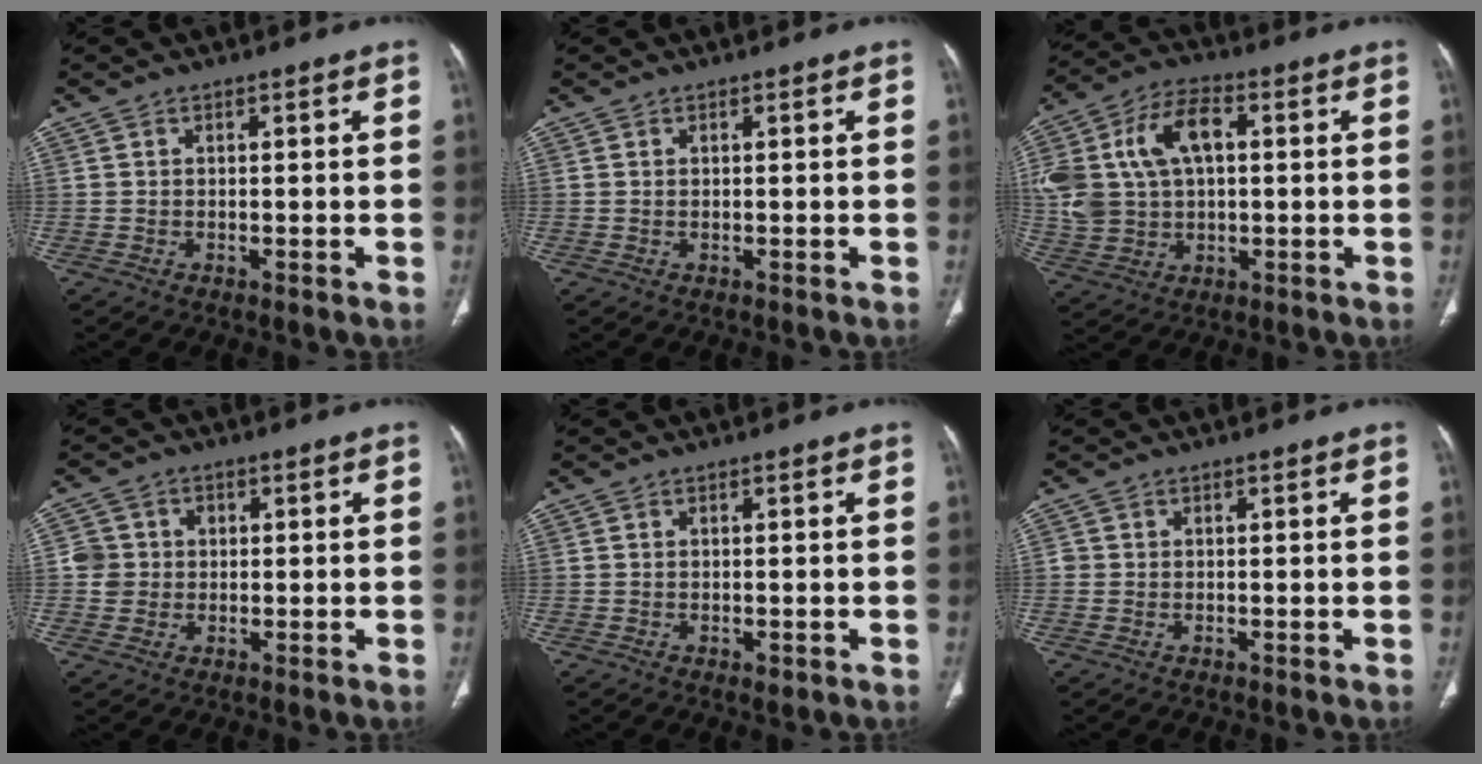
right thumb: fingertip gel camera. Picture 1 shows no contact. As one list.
[{"total": 0.0}, {"total": 17.9, "force": [3.3, 11.5, 13.3], "torque": [-0.277, 0.021, 0.062]}, {"total": 4.7, "force": [0.3, 4.6, 0.9], "torque": [0.010, 0.008, 0.003]}, {"total": 1.1, "force": [-0.4, 0.6, 0.9], "torque": [-0.014, -0.003, -0.002]}, {"total": 0.7, "force": [-0.1, 0.7, 0.1], "torque": [0.003, 0.004, -0.001]}]